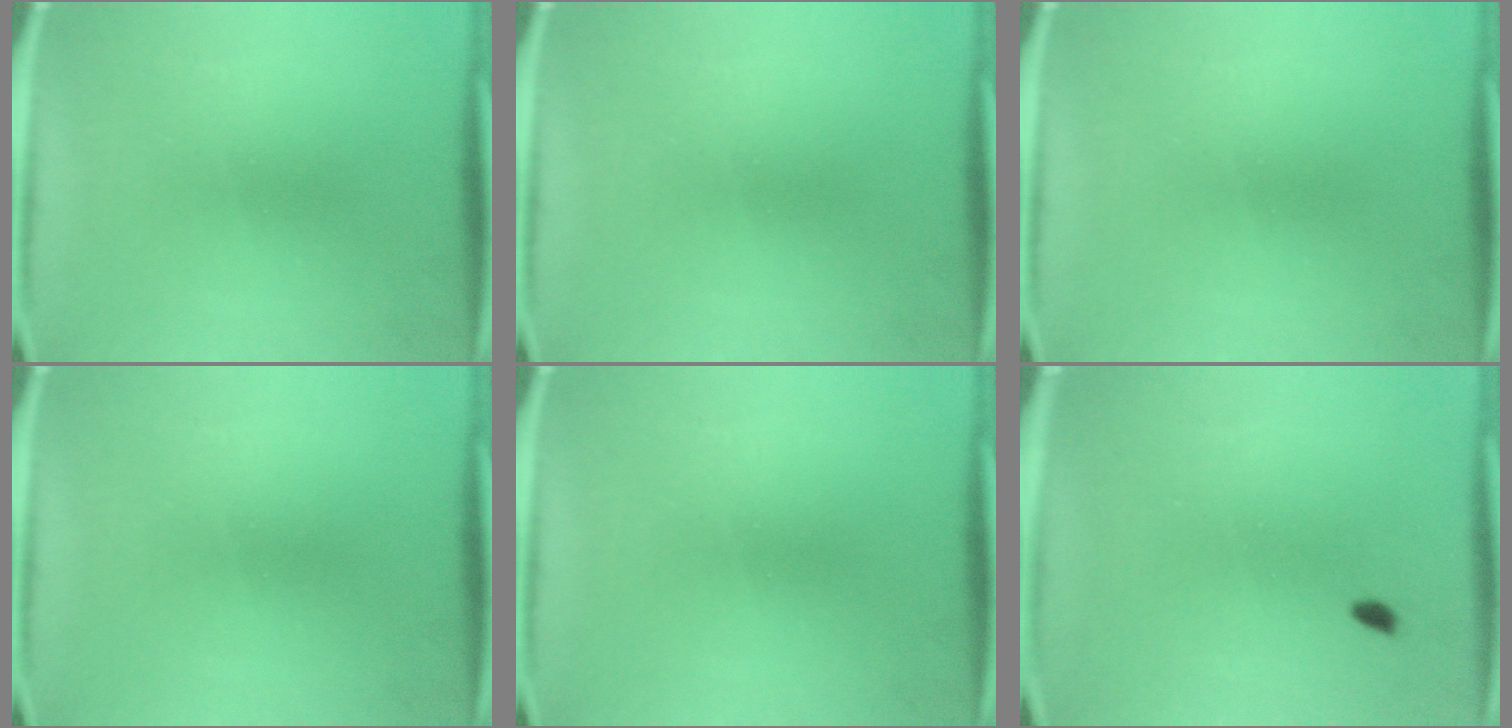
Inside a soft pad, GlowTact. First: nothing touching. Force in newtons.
{"total": 0.0}
{"total": 0.0}
{"total": 0.0}
{"total": 0.0}
{"total": 0.9}